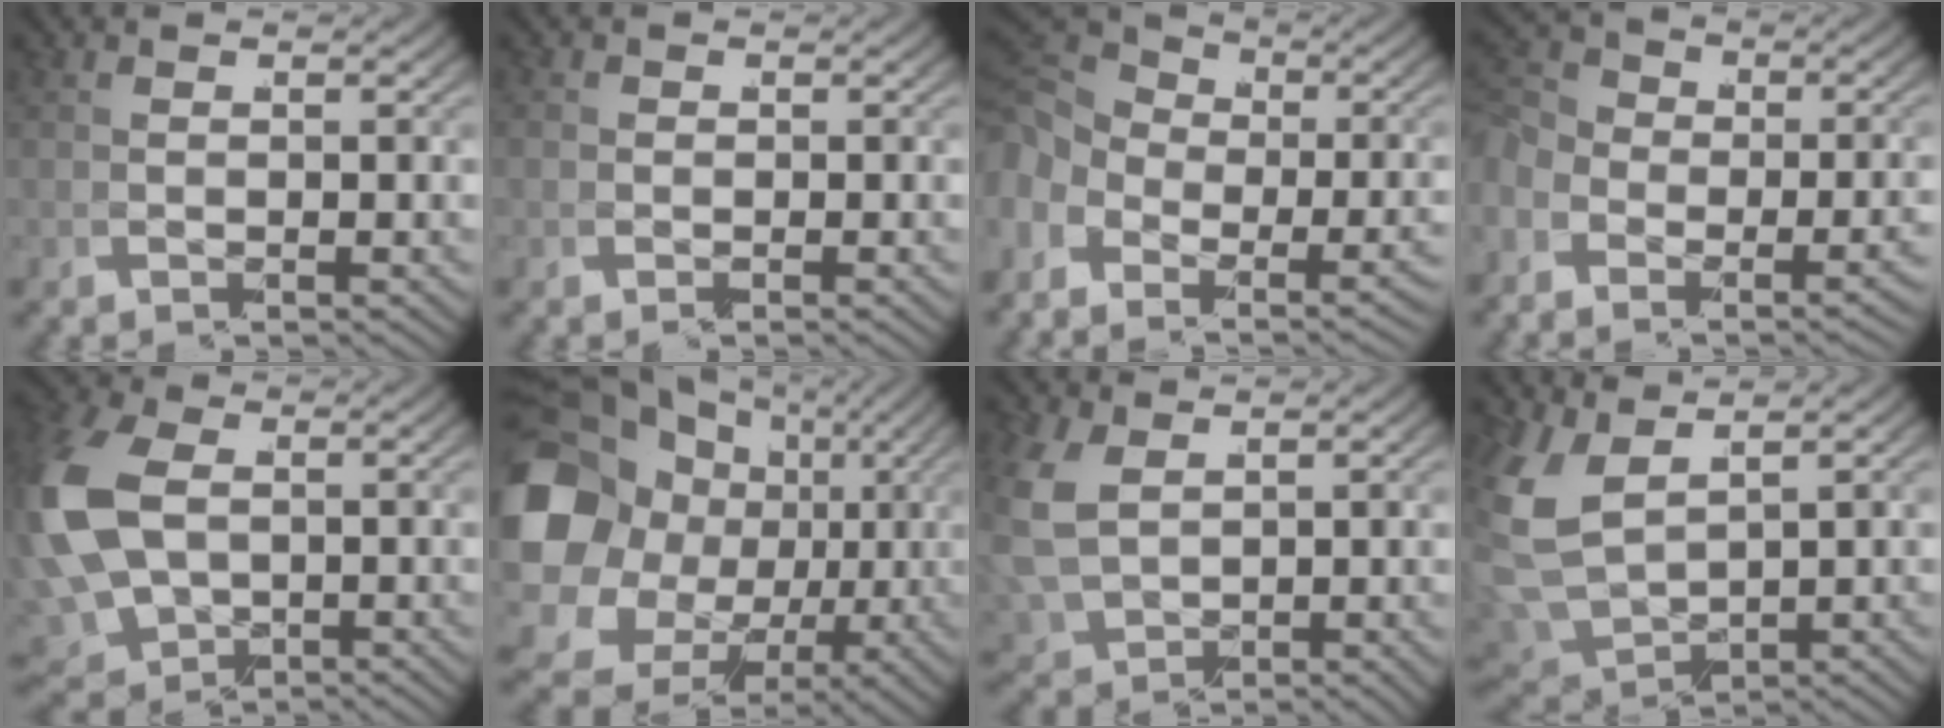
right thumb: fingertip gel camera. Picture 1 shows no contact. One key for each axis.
{"total": 0.9, "fx": 0.0, "fy": 0.8, "fz": 0.2, "tx": -0.004, "ty": -0.003, "tz": -0.004}
{"total": 5.6, "fx": 0.8, "fy": 3.9, "fz": 4.0, "tx": -0.071, "ty": 0.000, "tz": 0.011}
{"total": 4.2, "fx": -0.7, "fy": 3.1, "fz": 2.8, "tx": -0.055, "ty": -0.010, "tz": -0.009}
{"total": 11.0, "fx": -0.3, "fy": 8.4, "fz": 7.0, "tx": -0.191, "ty": -0.053, "tz": 0.030}
{"total": 18.0, "fx": 0.0, "fy": 14.4, "fz": 10.8, "tx": -0.240, "ty": -0.055, "tz": 0.018}
{"total": 5.8, "fx": 1.4, "fy": 4.4, "fz": 3.6, "tx": -0.108, "ty": -0.030, "tz": 0.054}
{"total": 8.1, "fx": 2.1, "fy": 5.7, "fz": 5.4, "tx": -0.169, "ty": -0.033, "tz": 0.068}